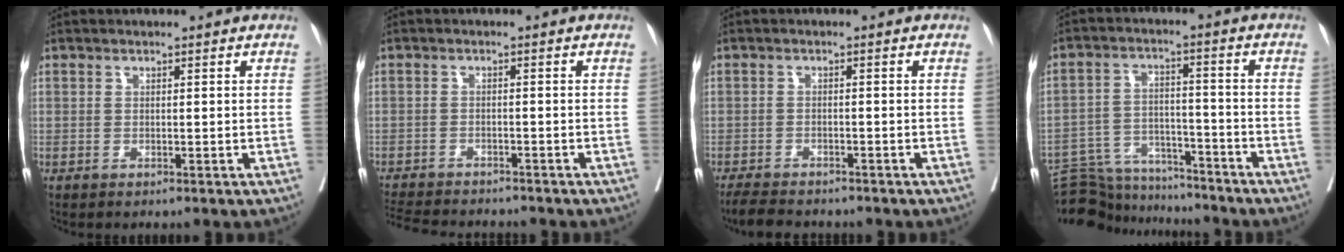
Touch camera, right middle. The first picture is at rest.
{"total": 11.3, "force": [-10.3, 2.2, 4.1], "torque": [-0.086, -0.010, -0.149]}
{"total": 7.1, "force": [-6.3, 1.6, 2.8], "torque": [-0.048, -0.014, -0.097]}
{"total": 13.2, "force": [-12.7, 3.1, 2.0], "torque": [-0.038, 0.025, -0.199]}